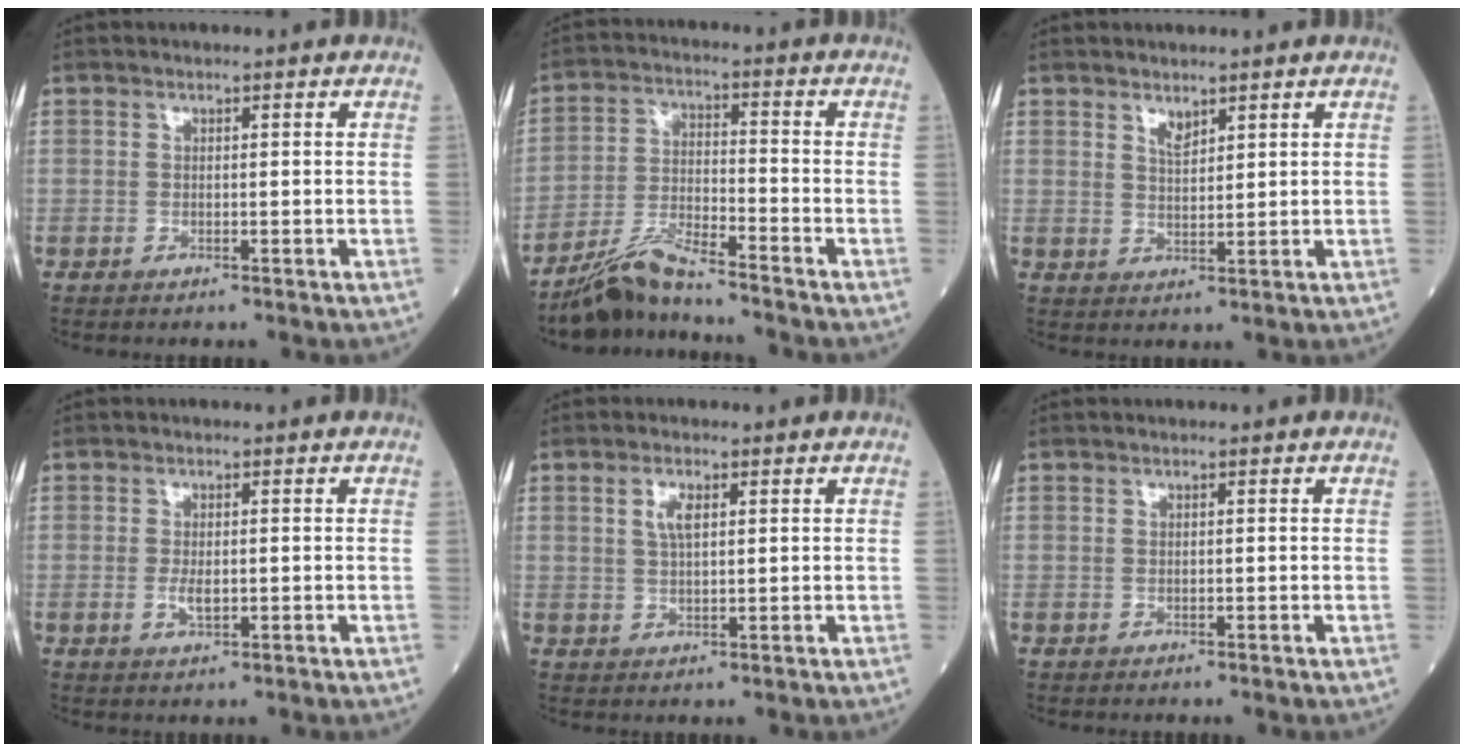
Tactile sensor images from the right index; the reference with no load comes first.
{"total": 7.6, "force": [-6.8, 0.3, 3.2], "torque": [-0.068, -0.014, -0.130]}
{"total": 2.1, "force": [1.6, 0.8, 1.1], "torque": [-0.022, -0.004, 0.035]}
{"total": 2.2, "force": [-0.3, 0.8, 2.0], "torque": [-0.041, -0.002, -0.004]}
{"total": 2.9, "force": [1.1, 1.0, 2.5], "torque": [-0.052, 0.003, 0.023]}
{"total": 0.0}